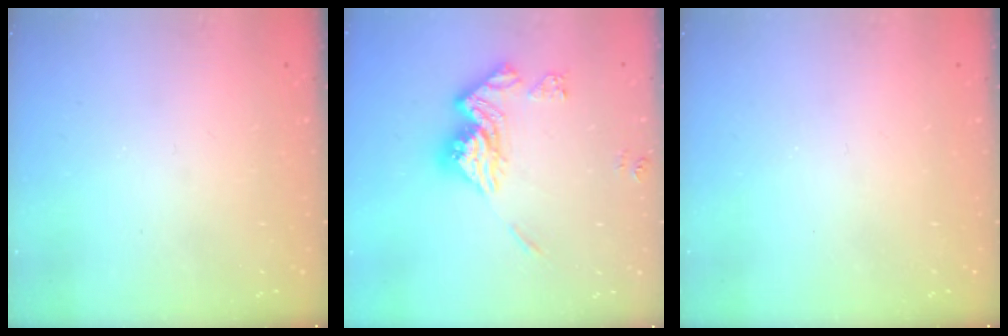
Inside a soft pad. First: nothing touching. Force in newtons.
{"total": 15.2, "press": 15.2, "slide": 1.5}
{"total": 0.0}